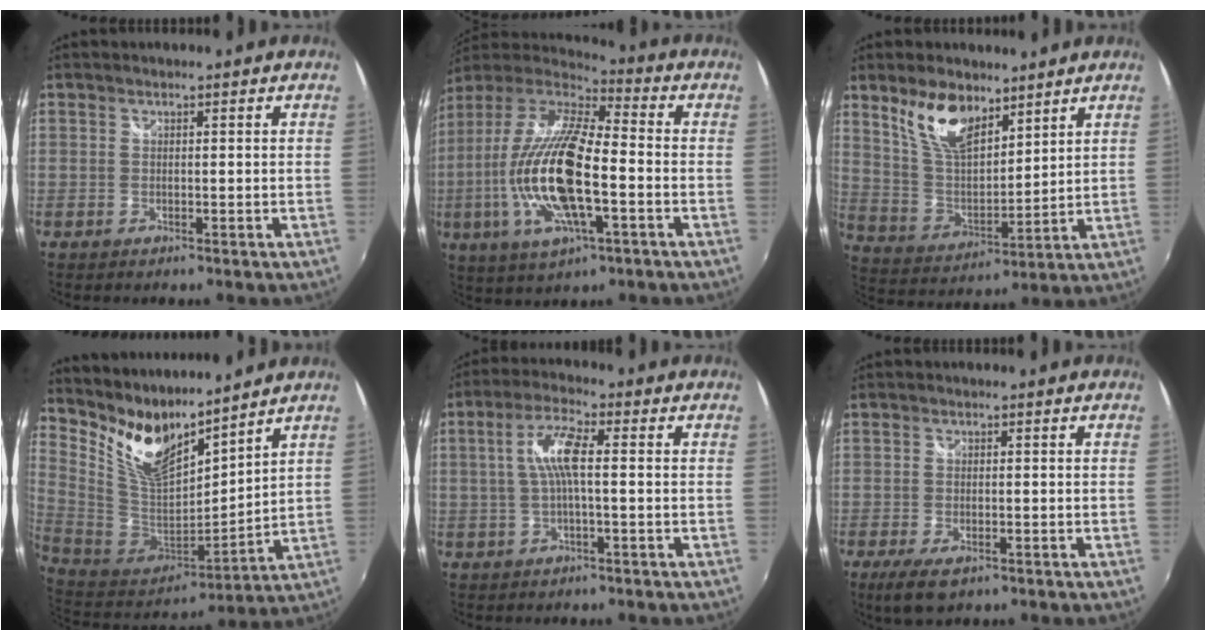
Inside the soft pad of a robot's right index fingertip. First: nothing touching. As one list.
[{"total": 21.6, "force": [-4.6, 6.8, 20.0], "torque": [-0.387, -0.022, -0.091]}, {"total": 12.4, "force": [8.1, 5.7, 7.4], "torque": [-0.140, 0.006, 0.163]}, {"total": 15.0, "force": [11.4, 4.8, 8.4], "torque": [-0.164, -0.024, 0.228]}, {"total": 6.6, "force": [0.1, 1.1, 6.6], "torque": [-0.131, 0.010, 0.004]}, {"total": 5.1, "force": [-2.8, 2.2, 3.7], "torque": [-0.082, -0.017, -0.047]}]